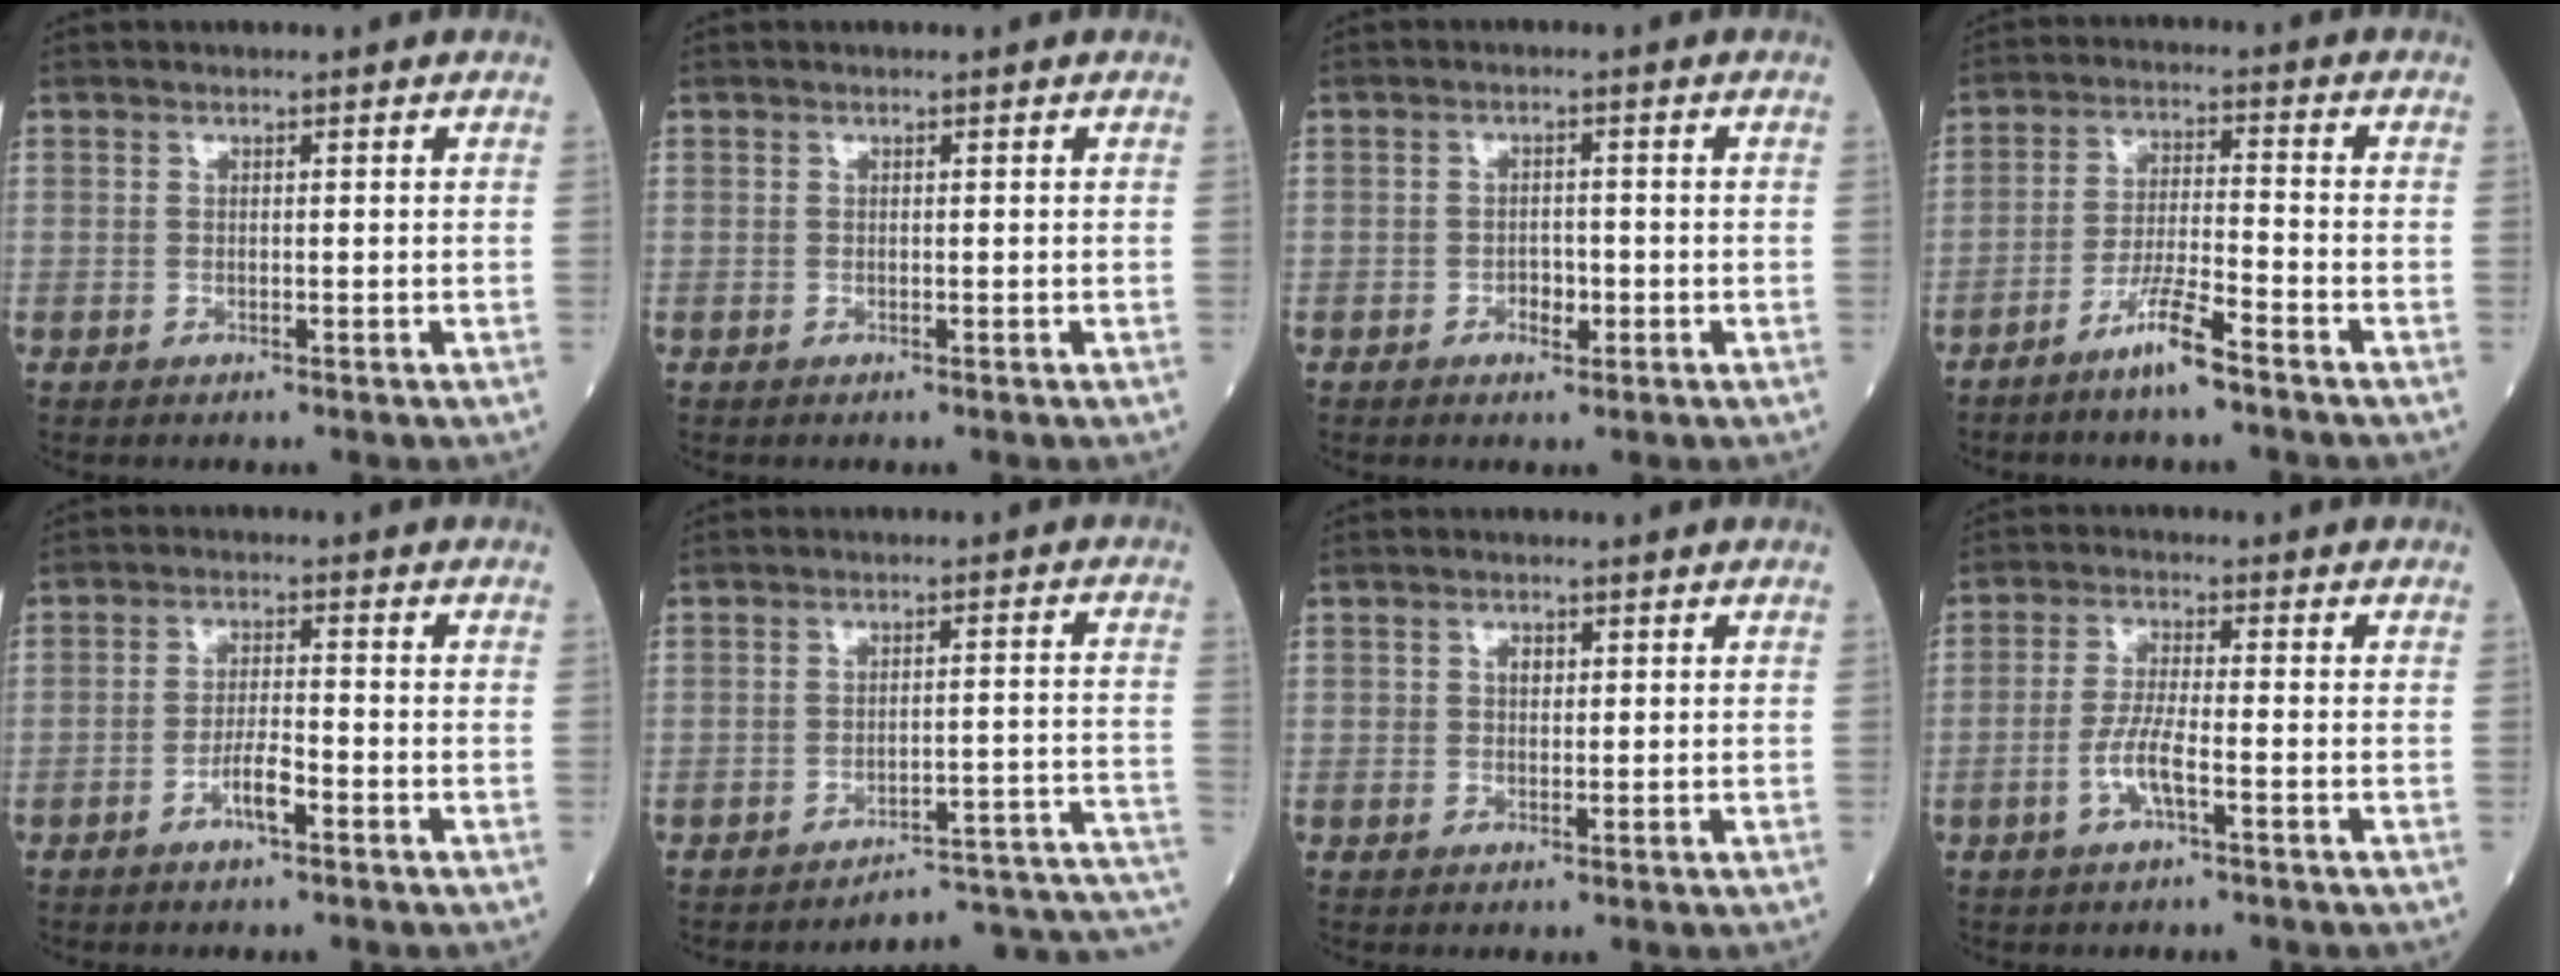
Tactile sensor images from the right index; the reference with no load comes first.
{"total": 0.0}
{"total": 2.2, "force": [-0.9, 1.3, 1.6], "torque": [-0.019, 0.006, -0.013]}
{"total": 6.8, "force": [-4.8, 0.0, 4.7], "torque": [-0.090, -0.009, -0.096]}
{"total": 3.8, "force": [-2.1, 0.6, 3.1], "torque": [-0.058, 0.003, -0.040]}
{"total": 14.1, "force": [-14.0, -1.1, 1.6], "torque": [0.016, 0.028, -0.169]}
{"total": 1.5, "force": [0.4, 1.0, 1.0], "torque": [-0.018, 0.002, 0.006]}
{"total": 4.8, "force": [-2.0, 0.5, 4.3], "torque": [-0.089, 0.000, -0.041]}